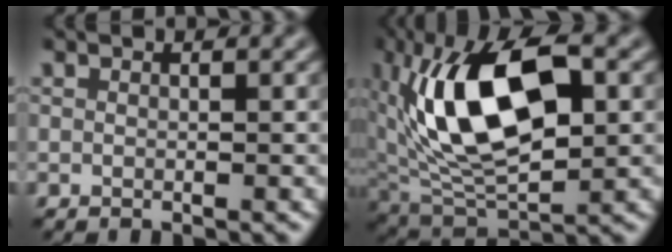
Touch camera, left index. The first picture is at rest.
{"total": 12.7, "force": [2.4, 6.3, 10.8], "torque": [-0.183, 0.017, 0.034]}